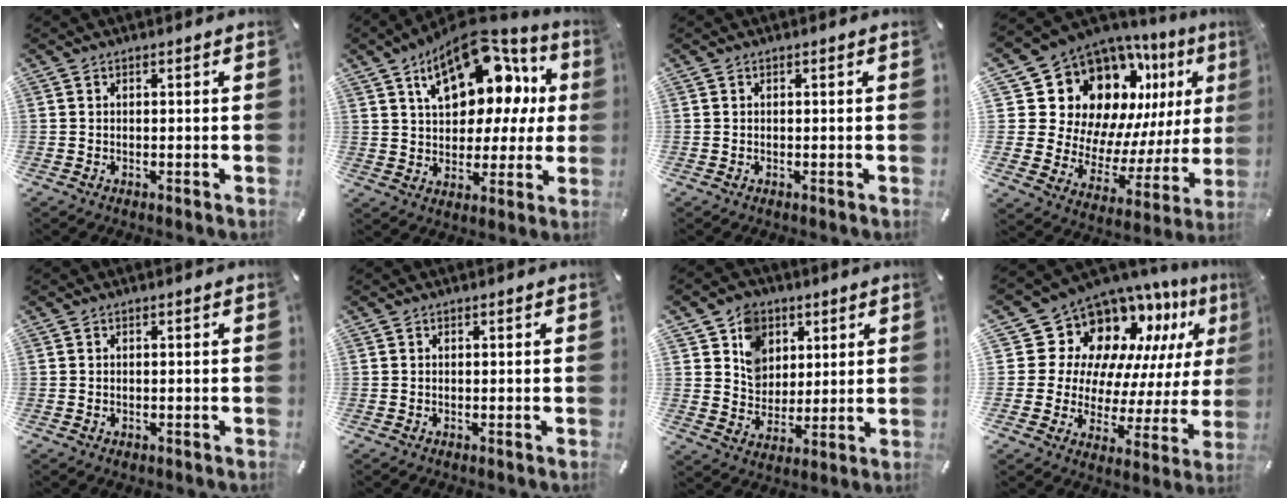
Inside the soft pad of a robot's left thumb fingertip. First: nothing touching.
{"total": 18.6, "force": [8.9, 11.0, 12.1], "torque": [-0.191, -0.047, 0.155]}
{"total": 0.0}
{"total": 18.6, "force": [11.4, 12.8, 7.1], "torque": [-0.104, -0.115, 0.229]}
{"total": 0.6, "force": [-0.1, 0.3, 0.4], "torque": [-0.008, 0.002, -0.003]}
{"total": 0.0}
{"total": 9.7, "force": [4.4, 8.4, 2.3], "torque": [-0.041, -0.015, 0.083]}
{"total": 15.1, "force": [10.2, 10.0, 4.9], "torque": [-0.090, -0.111, 0.189]}